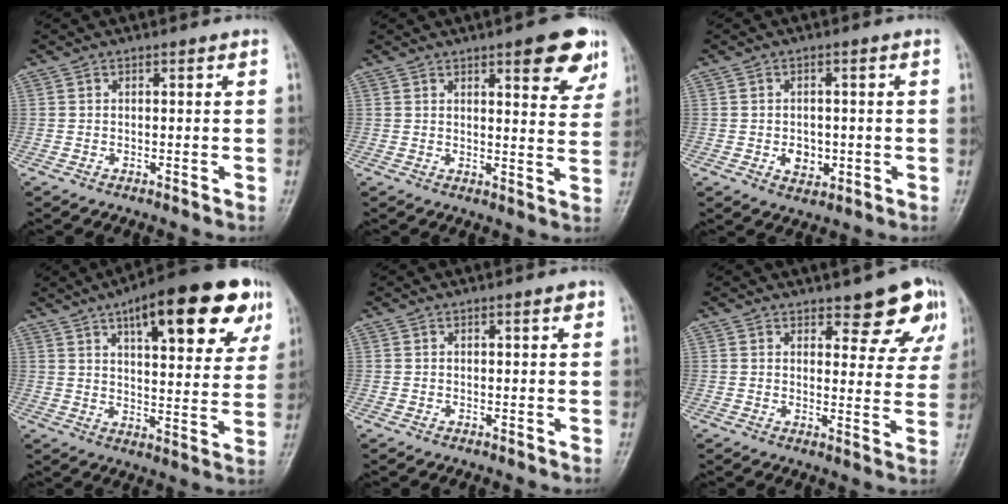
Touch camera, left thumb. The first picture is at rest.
{"total": 10.0, "force": [5.7, 3.0, 7.6], "torque": [-0.060, -0.023, 0.068]}
{"total": 4.0, "force": [-0.8, 3.2, 2.4], "torque": [-0.016, 0.003, -0.004]}
{"total": 22.3, "force": [11.3, 7.6, 17.6], "torque": [-0.209, -0.014, 0.157]}
{"total": 1.2, "force": [0.6, 0.2, 1.0], "torque": [-0.012, 0.001, 0.009]}
{"total": 9.6, "force": [6.4, 3.7, 6.1], "torque": [-0.031, -0.036, 0.079]}